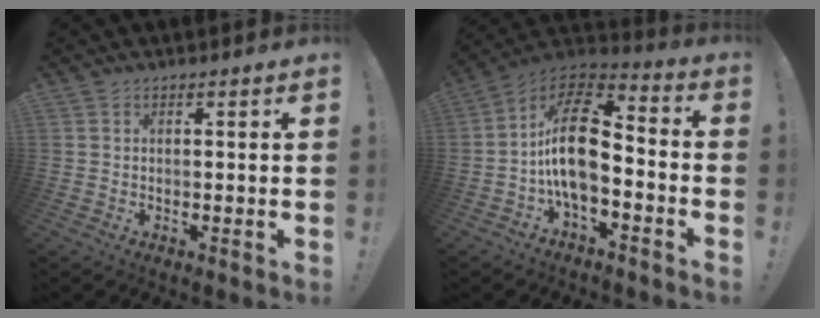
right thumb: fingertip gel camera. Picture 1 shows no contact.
{"total": 16.9, "force": [-2.1, 9.2, 14.1], "torque": [-0.256, 0.024, -0.030]}